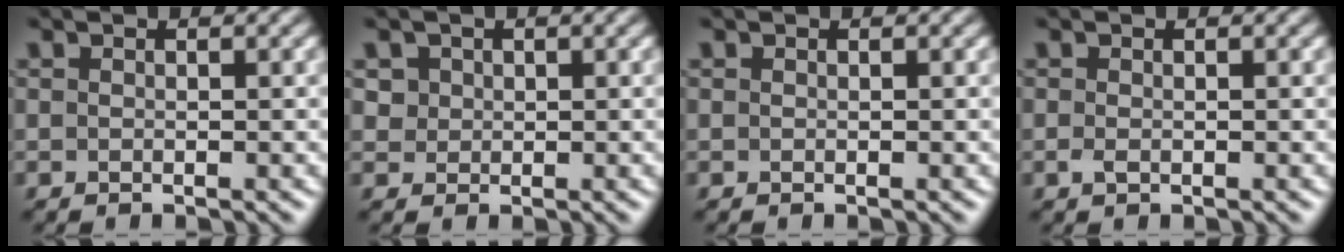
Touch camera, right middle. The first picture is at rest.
{"total": 1.6, "force": [0.7, 1.4, 0.3], "torque": [-0.011, -0.013, 0.021]}
{"total": 0.0}
{"total": 0.6, "force": [-0.2, 0.3, 0.5], "torque": [-0.011, -0.002, -0.003]}